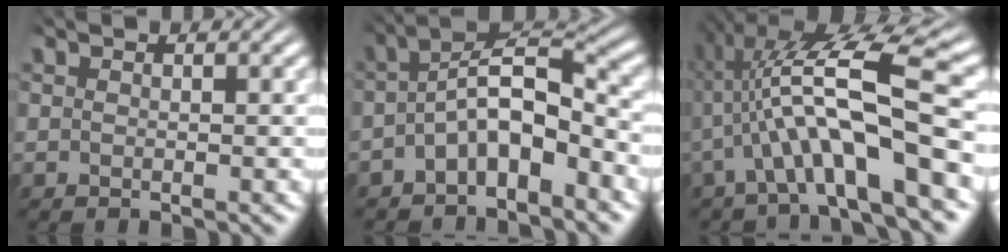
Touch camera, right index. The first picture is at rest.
{"total": 5.7, "force": [-2.3, 3.2, 4.1], "torque": [-0.076, -0.016, -0.037]}
{"total": 9.4, "force": [1.6, 3.3, 8.7], "torque": [-0.154, 0.007, 0.024]}